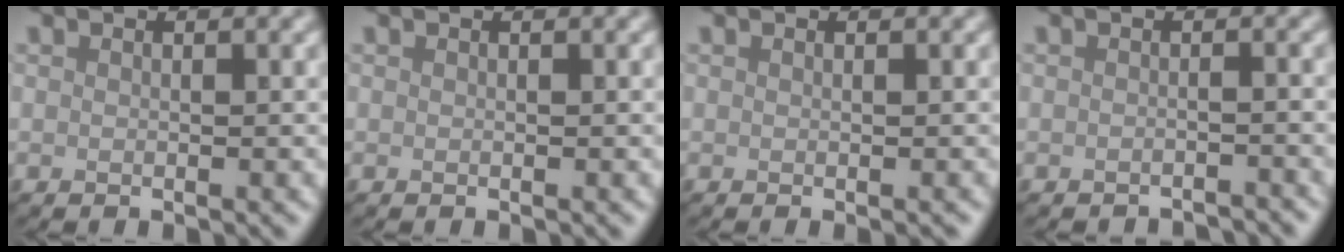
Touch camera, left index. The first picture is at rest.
{"total": 0.0}
{"total": 1.0, "force": [-0.1, 0.3, 1.0], "torque": [-0.005, 0.002, -0.004]}
{"total": 2.4, "force": [-2.3, 0.0, 0.3], "torque": [0.000, -0.005, -0.030]}